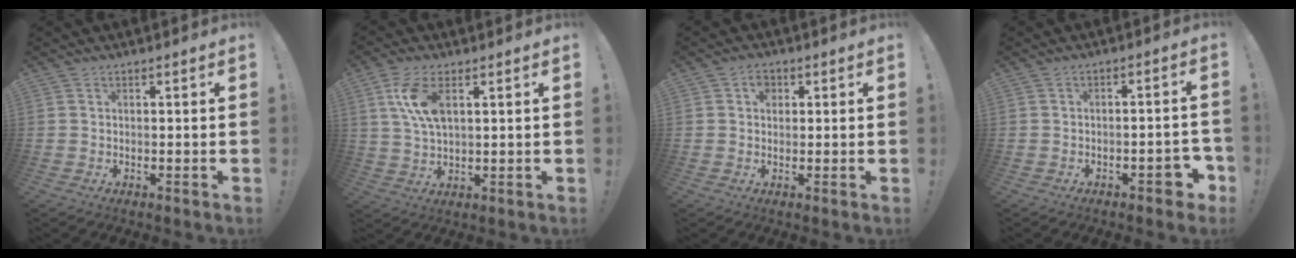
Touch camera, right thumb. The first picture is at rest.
{"total": 9.2, "force": [3.2, 4.1, 7.5], "torque": [-0.167, -0.005, 0.057]}
{"total": 3.1, "force": [0.9, 2.5, 1.6], "torque": [-0.015, -0.002, 0.013]}
{"total": 5.8, "force": [-3.3, 2.4, 4.1], "torque": [-0.044, 0.016, -0.052]}